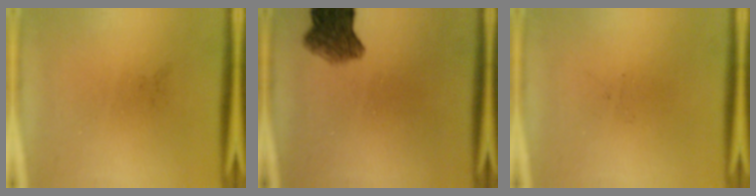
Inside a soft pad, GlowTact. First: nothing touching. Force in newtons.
{"total": 6.4}
{"total": 0.0}